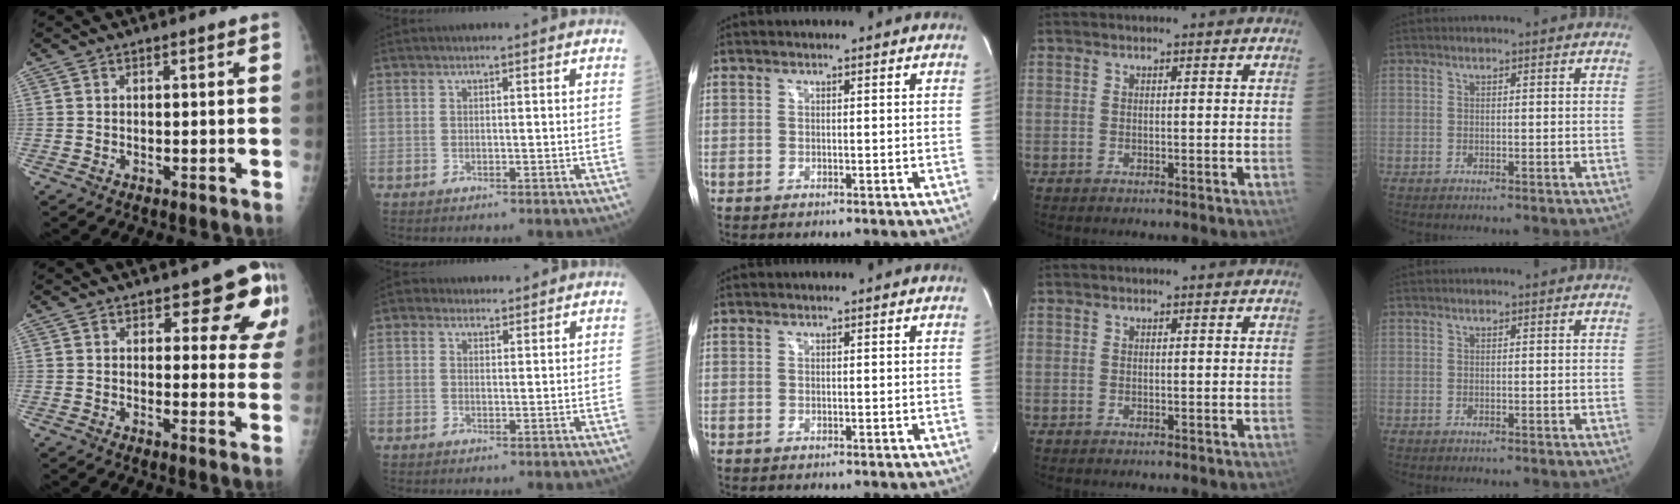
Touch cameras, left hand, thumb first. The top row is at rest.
{"thumb": {"total": 9.7, "force": [6.0, 4.6, 6.2], "torque": [-0.026, -0.035, 0.065]}, "index": {"total": 2.5, "force": [1.9, 1.5, 0.4], "torque": [0.001, 0.014, 0.028]}}